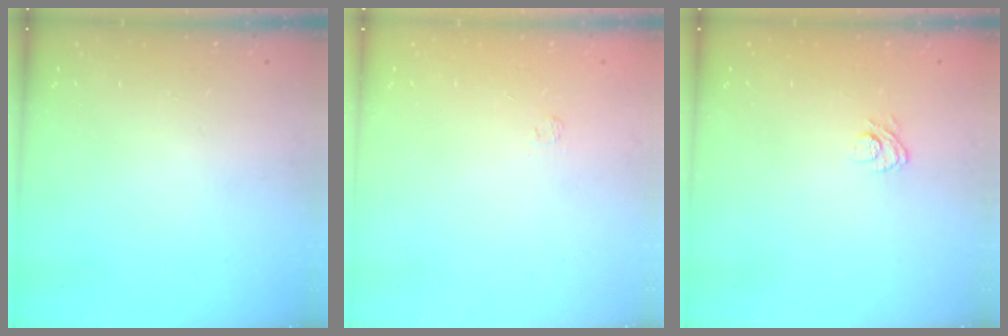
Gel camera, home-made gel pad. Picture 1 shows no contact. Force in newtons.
{"total": 1.7, "press": 1.2, "slide": 1.1}
{"total": 6.1, "press": 5.9, "slide": 1.3}